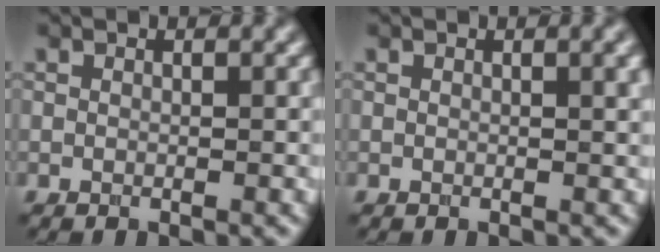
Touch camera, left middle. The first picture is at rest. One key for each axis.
{"total": 1.8, "fx": 0.5, "fy": 0.5, "fz": 1.6, "tx": -0.017, "ty": 0.005, "tz": 0.006}